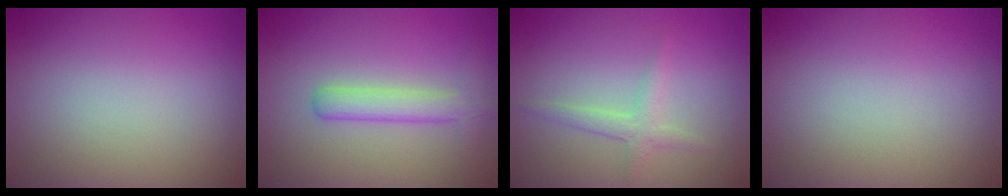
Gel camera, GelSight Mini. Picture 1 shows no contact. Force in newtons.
{"total": 3.0, "press": 3.0, "slide": 0.0}
{"total": 2.3, "press": 2.3, "slide": 0.1}
{"total": 0.0}